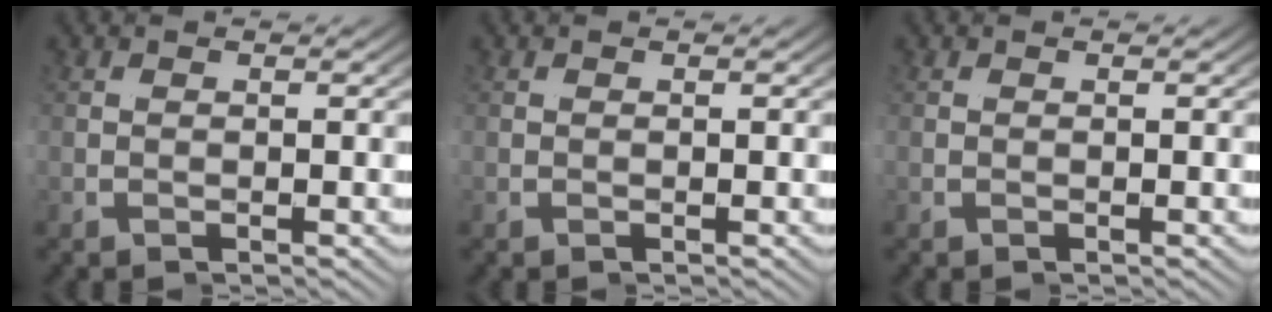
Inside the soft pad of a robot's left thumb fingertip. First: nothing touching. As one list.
[{"total": 0.0}, {"total": 0.0}]